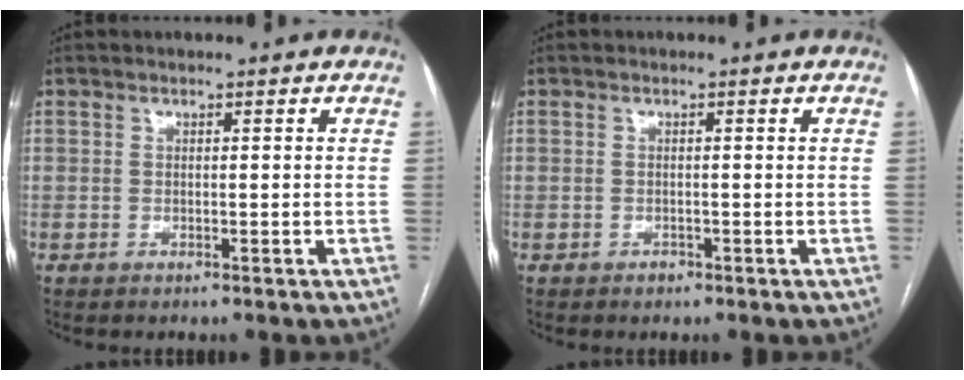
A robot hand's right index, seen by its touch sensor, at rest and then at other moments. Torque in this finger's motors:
{"motor_torque": [-0.09, -0.04, -0.12, -0.05]}